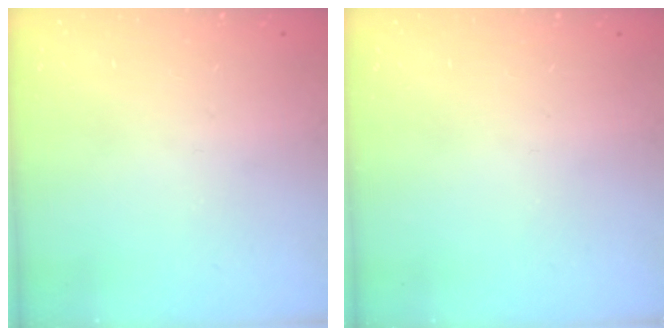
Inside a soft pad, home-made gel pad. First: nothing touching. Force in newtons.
{"total": 0.0}